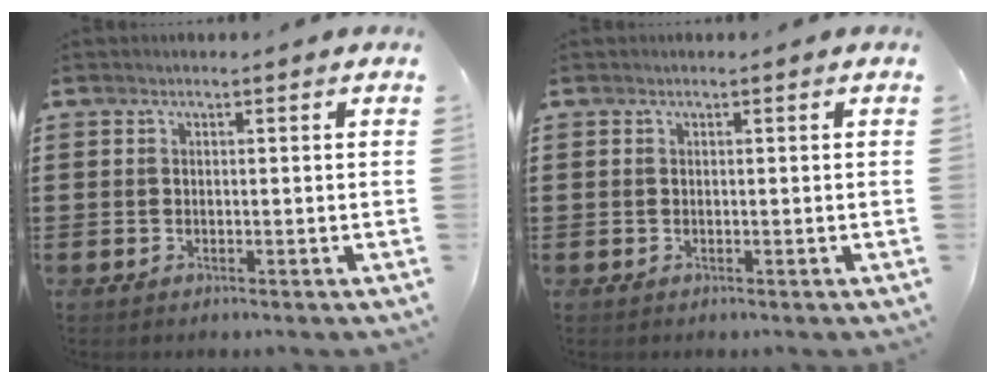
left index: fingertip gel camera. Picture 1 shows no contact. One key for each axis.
{"total": 0.0}